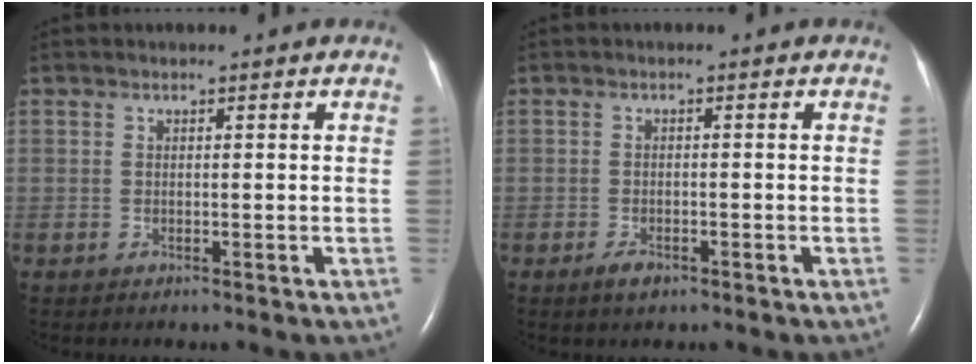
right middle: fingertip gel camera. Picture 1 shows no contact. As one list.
[{"total": 2.1, "force": [-1.3, 0.9, 1.3], "torque": [-0.030, -0.002, -0.020]}]